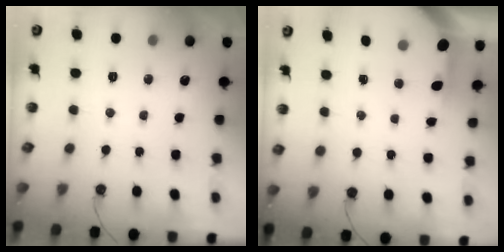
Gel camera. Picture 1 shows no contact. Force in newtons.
{"total": 3.4, "press": 3.4, "slide": 0.4}